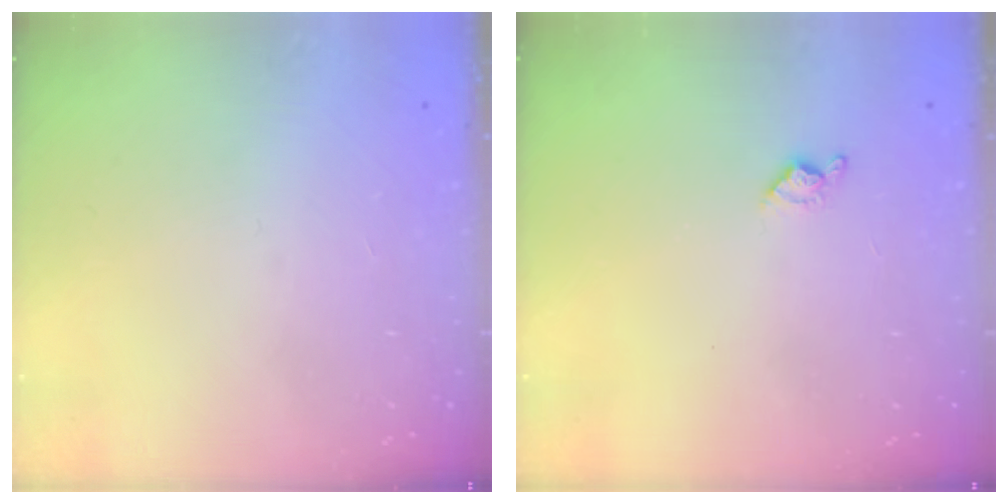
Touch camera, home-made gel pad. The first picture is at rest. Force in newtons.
{"total": 4.5, "press": 4.5, "slide": 0.7}